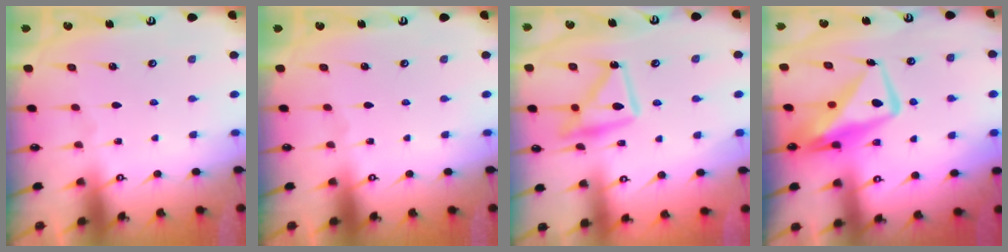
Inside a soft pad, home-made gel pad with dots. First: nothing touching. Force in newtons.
{"total": 0.0}
{"total": 14.0, "press": 13.9, "slide": 1.2}
{"total": 12.2, "press": 12.1, "slide": 1.4}